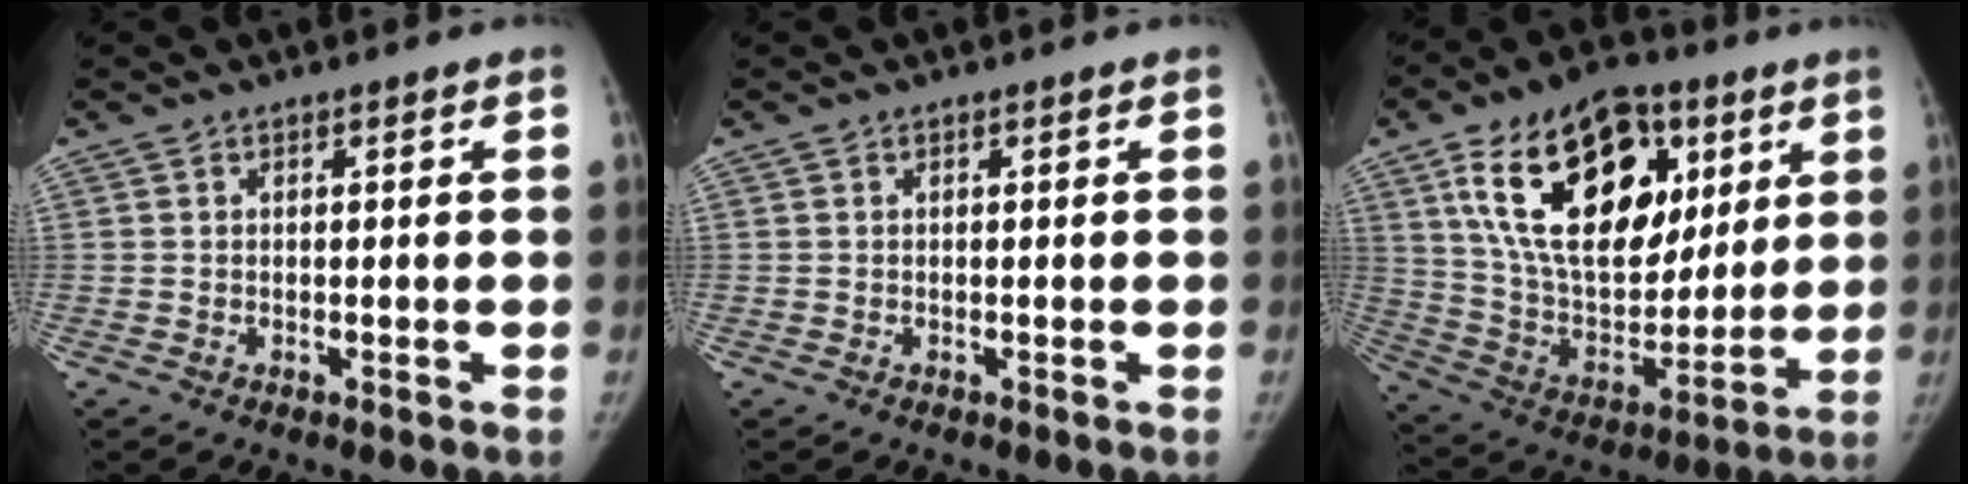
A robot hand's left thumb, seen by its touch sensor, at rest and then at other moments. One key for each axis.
{"total": 0.0}
{"total": 27.0, "fx": 11.0, "fy": 16.2, "fz": 18.6, "tx": -0.290, "ty": -0.018, "tz": 0.194}